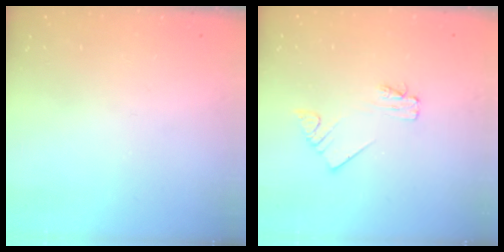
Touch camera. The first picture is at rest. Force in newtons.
{"total": 2.2, "press": 2.2, "slide": 0.3}